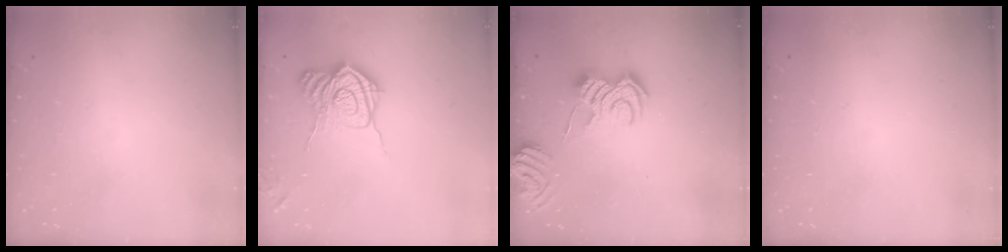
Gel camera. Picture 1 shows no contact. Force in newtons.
{"total": 16.7, "press": 16.7, "slide": 0.6}
{"total": 8.5, "press": 8.5, "slide": 0.6}
{"total": 0.0}